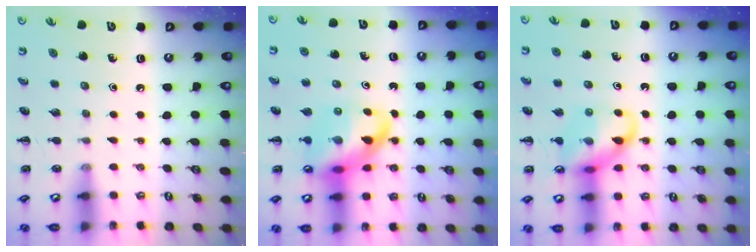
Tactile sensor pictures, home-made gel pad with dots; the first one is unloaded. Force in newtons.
{"total": 15.2, "press": 14.6, "slide": 3.9}
{"total": 12.5, "press": 12.5, "slide": 1.2}